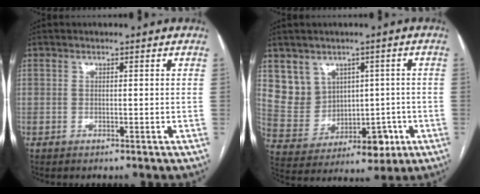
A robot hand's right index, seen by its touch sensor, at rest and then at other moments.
{"total": 9.2, "force": [2.1, 8.5, 2.9], "torque": [-0.048, 0.042, 0.068]}